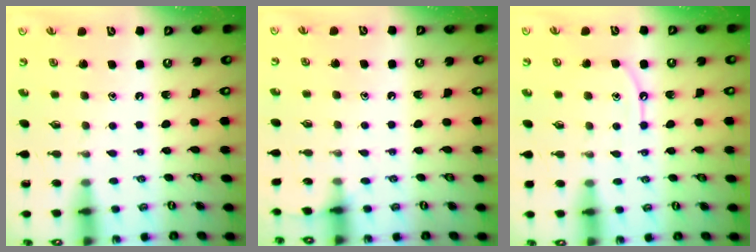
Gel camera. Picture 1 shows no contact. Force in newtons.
{"total": 4.8, "press": 4.8, "slide": 0.7}
{"total": 6.6, "press": 6.6, "slide": 0.8}